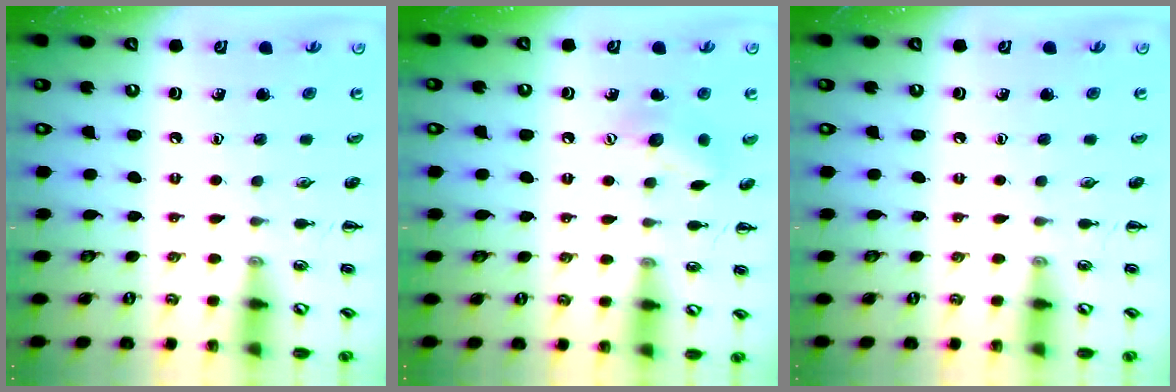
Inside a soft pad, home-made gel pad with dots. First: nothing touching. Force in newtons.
{"total": 8.5, "press": 8.4, "slide": 0.9}
{"total": 0.0}